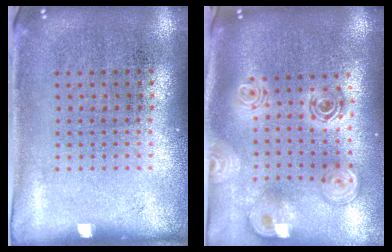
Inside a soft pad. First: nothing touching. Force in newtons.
{"total": 2.6, "press": 2.0, "slide": 1.7}